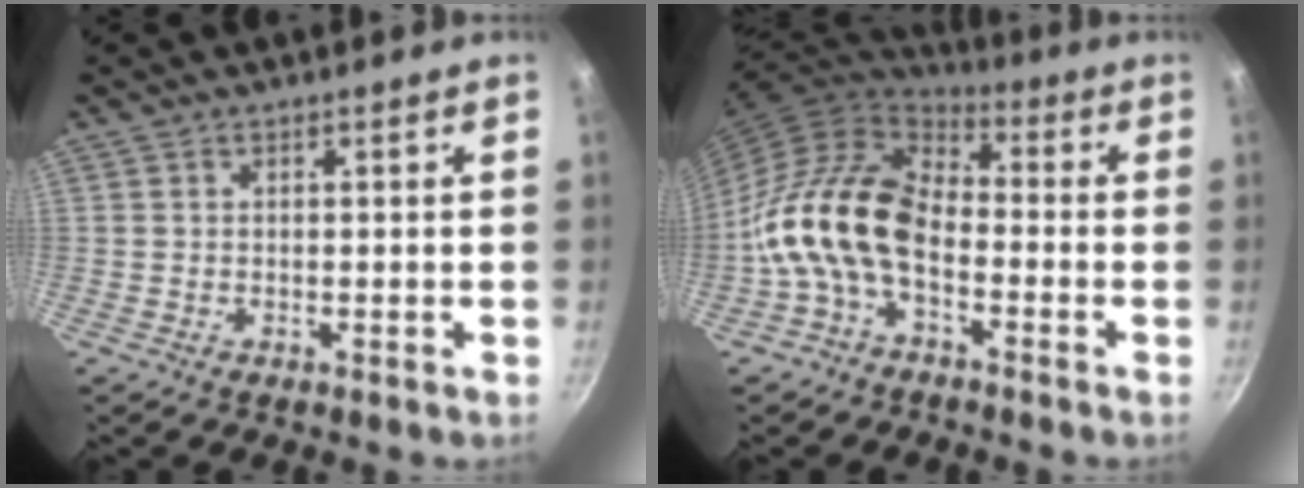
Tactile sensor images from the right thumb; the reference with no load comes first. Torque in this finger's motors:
{"motor_torque": [0.84, 1.52, 1.43, -1.34, 0.33]}